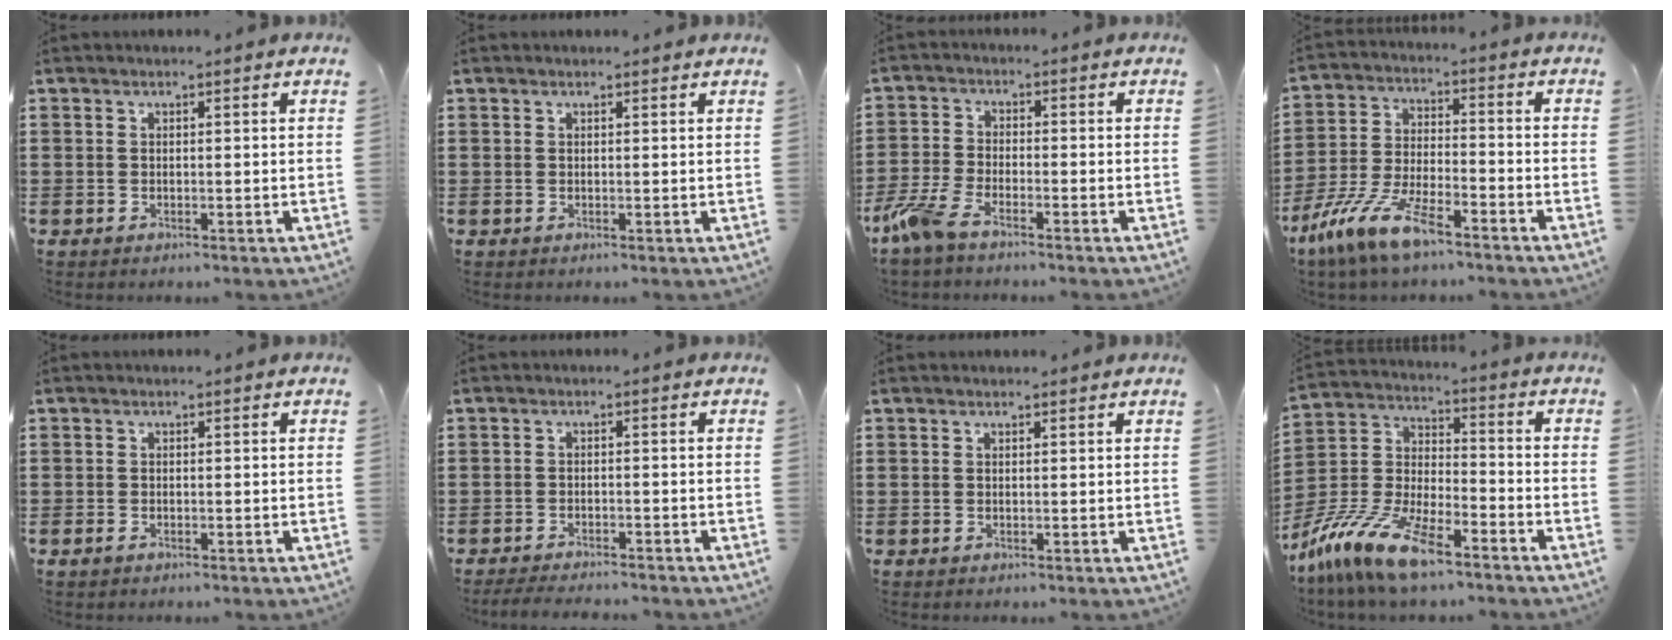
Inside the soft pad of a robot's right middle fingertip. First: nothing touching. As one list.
[{"total": 0.0}, {"total": 5.6, "force": [-4.2, 1.2, 3.5], "torque": [-0.099, -0.015, -0.086]}, {"total": 10.1, "force": [-7.6, 1.8, 6.3], "torque": [-0.155, -0.003, -0.156]}, {"total": 0.6, "force": [-0.4, 0.2, 0.4], "torque": [-0.009, -0.006, -0.006]}, {"total": 2.4, "force": [-2.4, 0.1, 0.5], "torque": [-0.011, -0.001, -0.048]}, {"total": 0.0}, {"total": 13.5, "force": [-10.2, 3.3, 8.2], "torque": [-0.183, 0.022, -0.198]}]